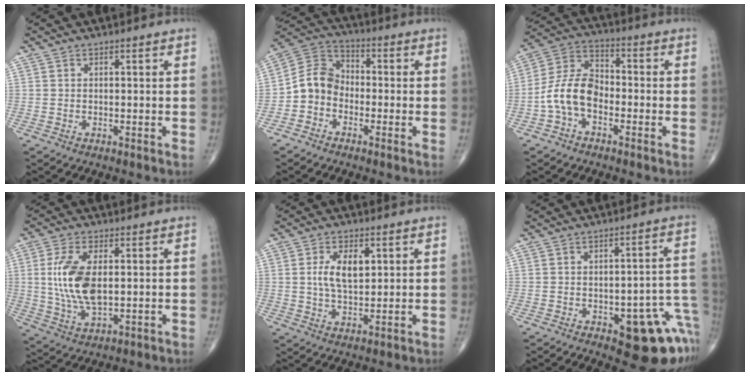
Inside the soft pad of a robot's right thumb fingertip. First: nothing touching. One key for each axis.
{"total": 8.0, "fx": -2.5, "fy": 6.6, "fz": 3.8, "tx": -0.054, "ty": 0.041, "tz": -0.063}
{"total": 10.0, "fx": -3.1, "fy": 6.3, "fz": 7.1, "tx": -0.131, "ty": 0.038, "tz": -0.071}
{"total": 11.6, "fx": 1.2, "fy": 5.7, "fz": 10.1, "tx": -0.206, "ty": -0.010, "tz": 0.028}
{"total": 7.1, "fx": 1.7, "fy": 3.7, "fz": 5.9, "tx": -0.100, "ty": -0.007, "tz": 0.032}
{"total": 14.5, "fx": -5.5, "fy": 5.9, "fz": 12.1, "tx": -0.083, "ty": 0.042, "tz": -0.051}